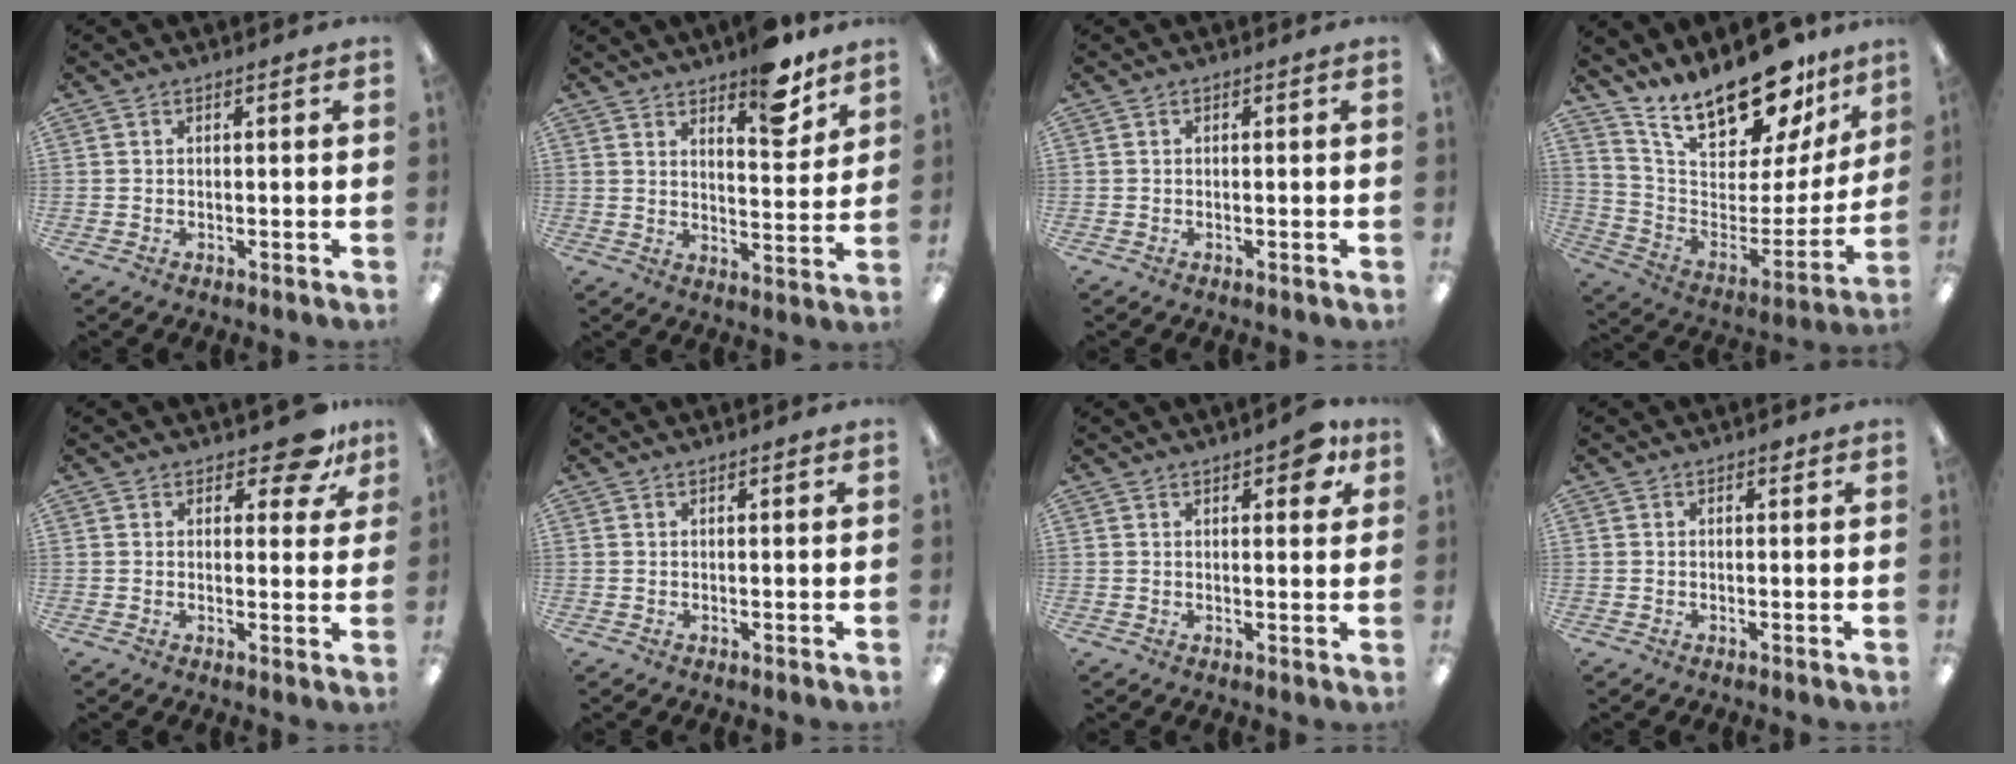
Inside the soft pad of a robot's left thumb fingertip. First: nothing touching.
{"total": 11.2, "force": [8.5, 3.9, 6.2], "torque": [-0.063, -0.056, 0.142]}
{"total": 0.0}
{"total": 21.5, "force": [17.3, 7.6, 10.2], "torque": [-0.169, -0.125, 0.301]}
{"total": 8.3, "force": [5.7, 3.7, 4.7], "torque": [-0.050, -0.029, 0.096]}
{"total": 0.7, "force": [0.5, 0.1, 0.4], "torque": [-0.009, 0.001, 0.009]}
{"total": 5.7, "force": [3.4, 2.4, 4.0], "torque": [-0.044, -0.011, 0.052]}
{"total": 1.1, "force": [0.7, 0.5, 0.6], "torque": [-0.006, 0.000, 0.011]}